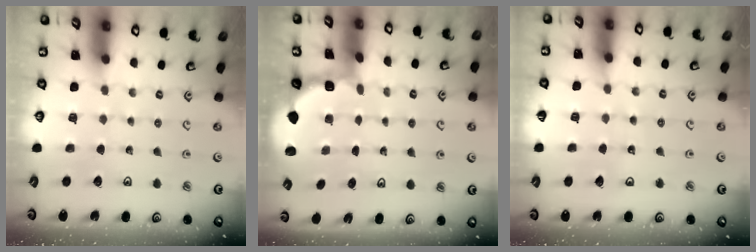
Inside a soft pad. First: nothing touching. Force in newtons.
{"total": 1.8, "press": 1.6, "slide": 0.7}
{"total": 4.3, "press": 4.3, "slide": 0.1}